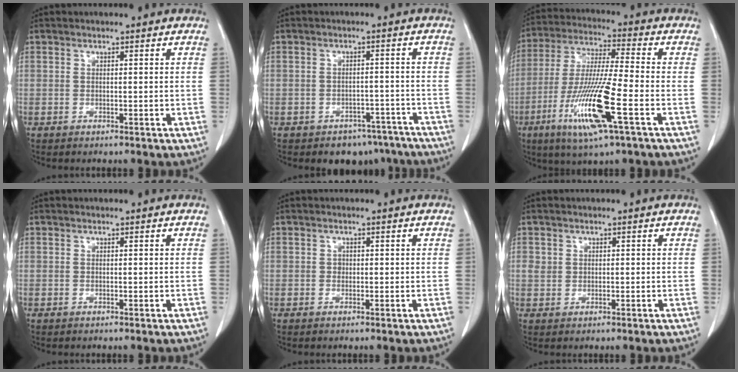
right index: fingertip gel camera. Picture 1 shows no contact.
{"total": 6.9, "force": [-5.4, 4.1, 1.2], "torque": [0.012, 0.016, -0.067]}
{"total": 15.2, "force": [-5.8, 0.5, 14.1], "torque": [-0.288, -0.022, -0.107]}
{"total": 0.0}
{"total": 0.7, "force": [0.0, 0.6, 0.2], "torque": [0.002, 0.004, 0.002]}
{"total": 1.5, "force": [0.4, 1.4, 0.5], "torque": [-0.008, 0.009, 0.012]}